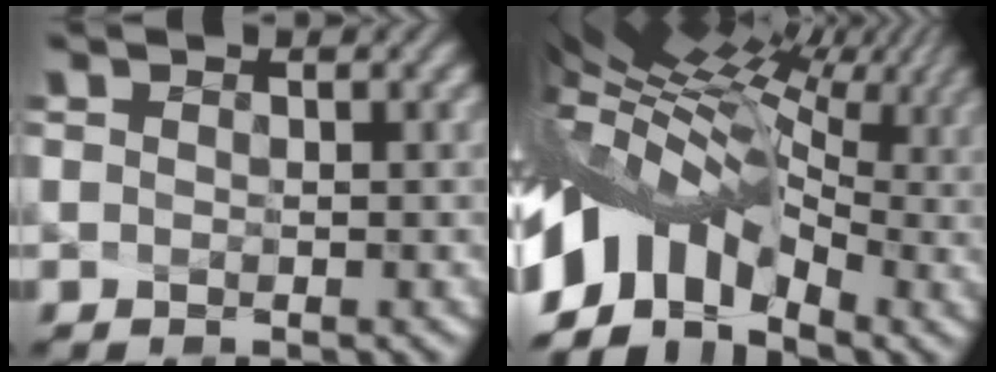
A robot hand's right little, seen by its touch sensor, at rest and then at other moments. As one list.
[{"total": 10.8, "force": [-0.9, 6.4, 8.6], "torque": [-0.175, 0.009, -0.007]}]